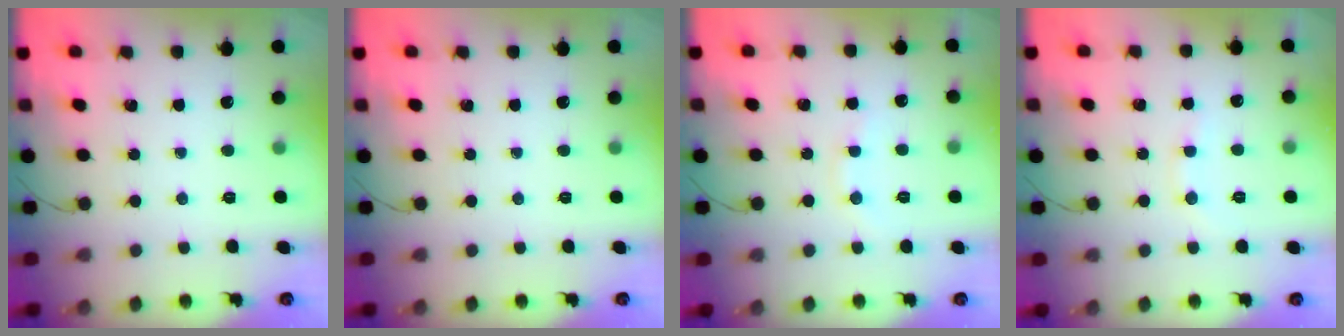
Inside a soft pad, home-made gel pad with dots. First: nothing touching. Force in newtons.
{"total": 0.0}
{"total": 7.4, "press": 7.2, "slide": 1.6}
{"total": 7.3, "press": 7.1, "slide": 1.5}